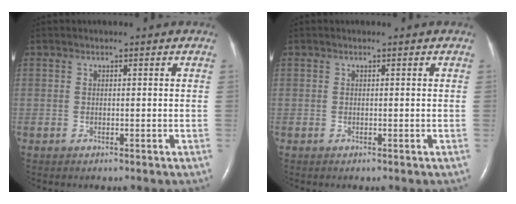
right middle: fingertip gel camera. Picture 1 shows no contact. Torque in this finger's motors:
{"motor_torque": [0.48, -0.49, 0.01, 0.00]}